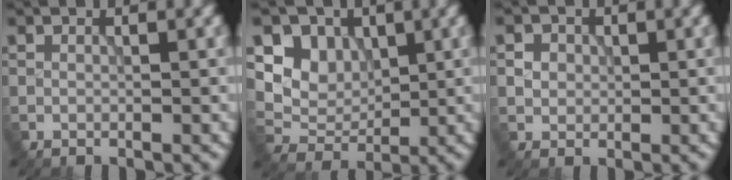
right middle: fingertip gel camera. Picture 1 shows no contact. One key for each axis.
{"total": 5.2, "fx": 1.8, "fy": 4.3, "fz": 2.4, "tx": -0.041, "ty": -0.006, "tz": 0.022}
{"total": 1.9, "fx": 0.5, "fy": 1.7, "fz": 0.6, "tx": -0.017, "ty": -0.004, "tz": 0.018}